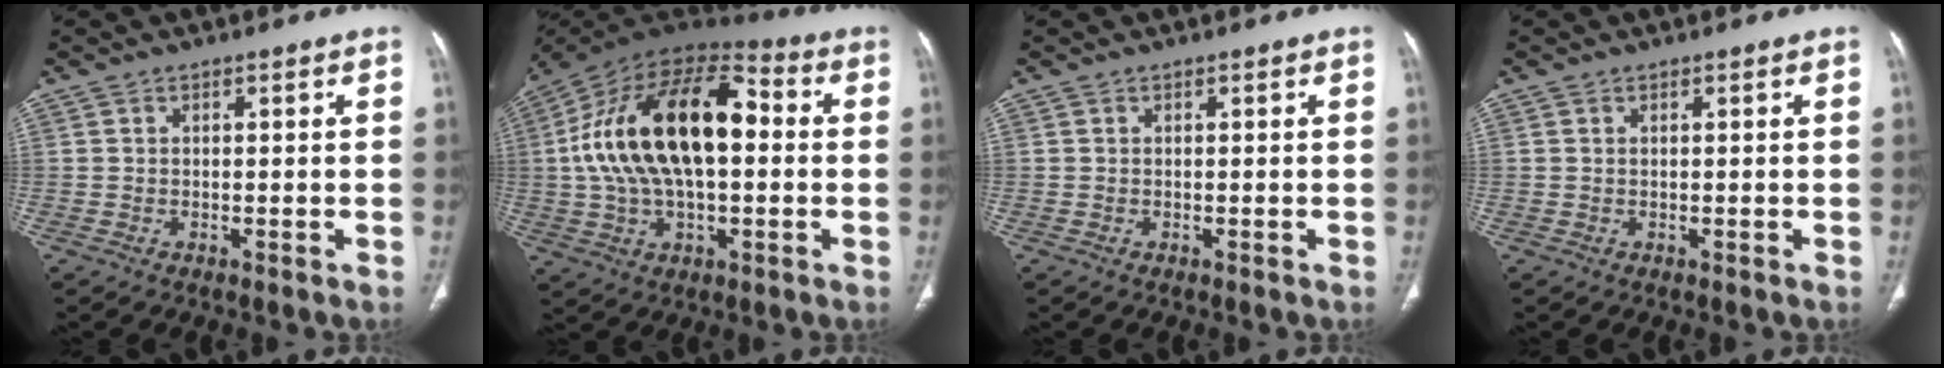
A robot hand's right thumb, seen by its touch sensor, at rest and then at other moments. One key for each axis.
{"total": 24.9, "fx": 2.0, "fy": 13.1, "fz": 21.1, "tx": -0.378, "ty": 0.032, "tz": 0.024}
{"total": 0.0}
{"total": 0.0}